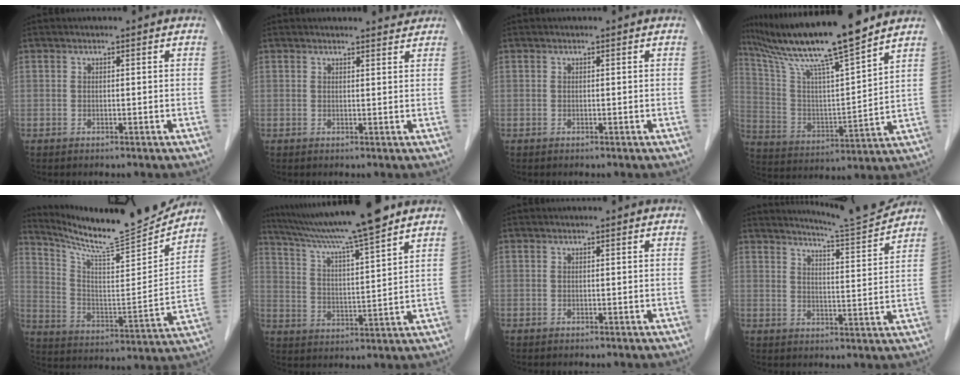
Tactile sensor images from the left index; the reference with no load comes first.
{"total": 3.0, "force": [3.0, 0.3, 0.3], "torque": [-0.010, 0.001, 0.031]}
{"total": 0.0}
{"total": 18.2, "force": [15.0, -0.4, 10.4], "torque": [-0.189, 0.011, 0.265]}
{"total": 17.3, "force": [16.6, -0.4, 5.0], "torque": [-0.103, -0.046, 0.266]}
{"total": 14.9, "force": [12.5, -1.2, 8.0], "torque": [-0.143, 0.011, 0.205]}
{"total": 0.0}
{"total": 8.4, "force": [8.1, -1.6, 1.2], "torque": [-0.038, -0.025, 0.123]}